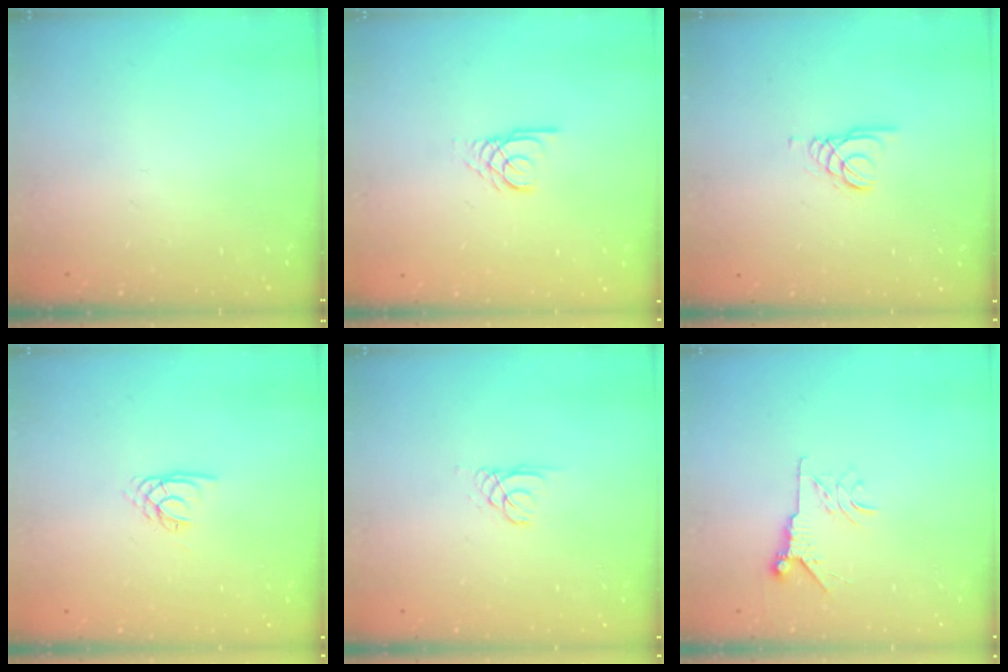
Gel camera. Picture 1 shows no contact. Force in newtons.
{"total": 2.7, "press": 2.7, "slide": 0.3}
{"total": 1.5, "press": 1.5, "slide": 0.1}
{"total": 2.2, "press": 2.2, "slide": 0.3}
{"total": 0.8, "press": 0.8, "slide": 0.1}
{"total": 6.3, "press": 6.2, "slide": 0.9}